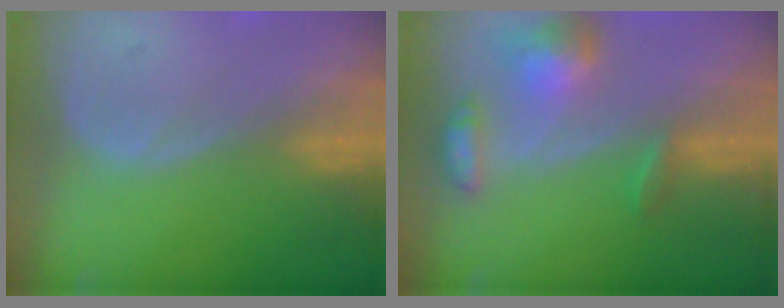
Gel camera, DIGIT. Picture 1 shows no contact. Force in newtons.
{"total": 7.1, "press": 6.6, "slide": 2.6}